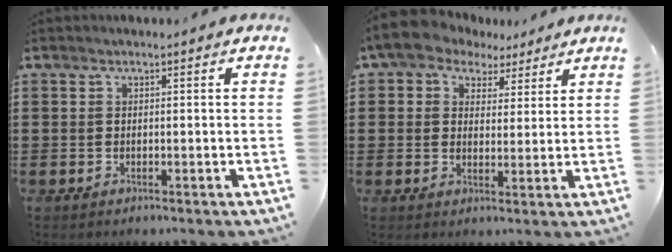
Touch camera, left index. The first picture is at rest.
{"total": 4.9, "force": [3.5, 3.3, 1.1], "torque": [-0.048, -0.001, 0.060]}